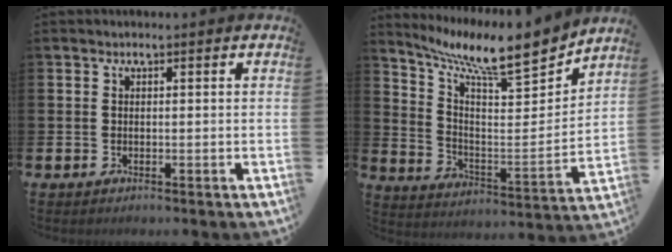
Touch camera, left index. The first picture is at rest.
{"total": 11.5, "force": [9.7, 2.2, 5.8], "torque": [-0.124, -0.077, 0.157]}